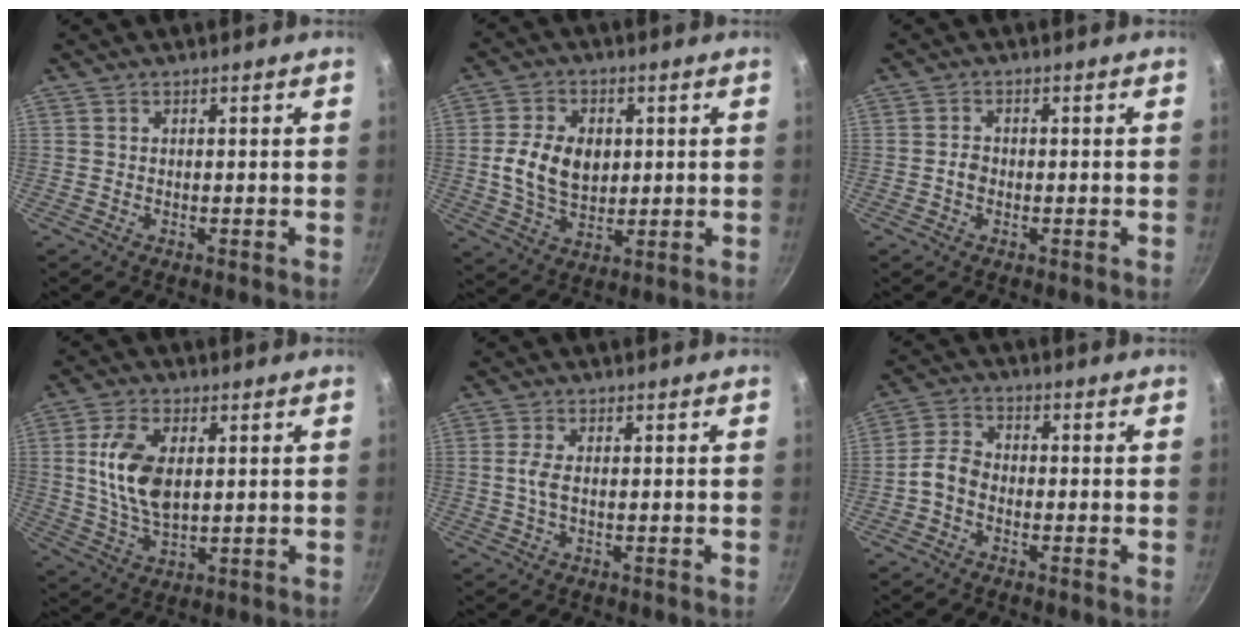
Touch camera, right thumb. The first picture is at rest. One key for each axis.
{"total": 10.8, "fx": 1.1, "fy": 7.5, "fz": 7.7, "tx": -0.124, "ty": -0.005, "tz": 0.020}
{"total": 1.9, "fx": -0.5, "fy": 1.4, "fz": 1.1, "tx": -0.014, "ty": 0.012, "tz": -0.008}
{"total": 11.4, "fx": 1.9, "fy": 6.2, "fz": 9.3, "tx": -0.173, "ty": -0.007, "tz": 0.040}
{"total": 2.8, "fx": -0.1, "fy": 1.1, "fz": 2.6, "tx": -0.062, "ty": 0.002, "tz": -0.003}
{"total": 4.4, "fx": -1.9, "fy": 2.9, "fz": 2.6, "tx": -0.051, "ty": 0.032, "tz": -0.049}